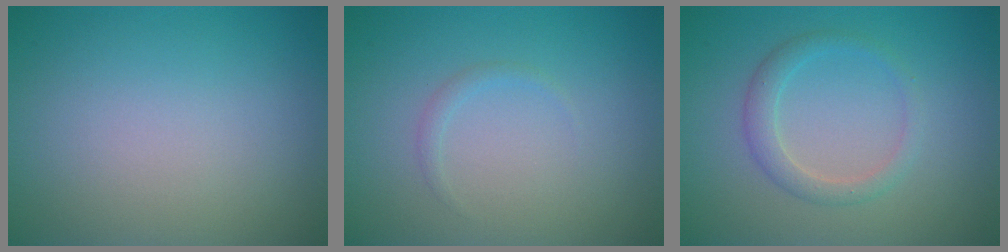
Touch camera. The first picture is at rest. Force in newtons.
{"total": 0.7, "press": 0.7, "slide": 0.0}
{"total": 2.0, "press": 2.0, "slide": 0.1}